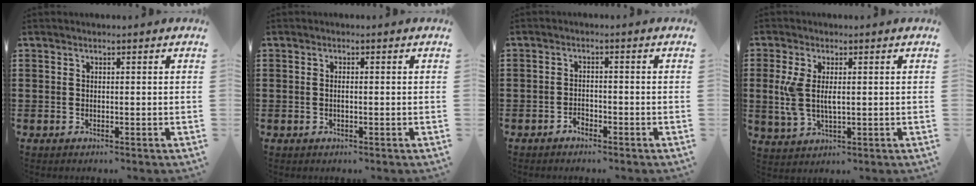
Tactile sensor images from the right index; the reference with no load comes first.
{"total": 0.9, "force": [-0.1, 0.2, 0.9], "torque": [-0.017, -0.002, -0.002]}
{"total": 1.5, "force": [-1.4, 0.7, 0.3], "torque": [-0.011, 0.001, -0.029]}
{"total": 5.5, "force": [0.5, 2.6, 4.8], "torque": [-0.118, 0.001, 0.002]}